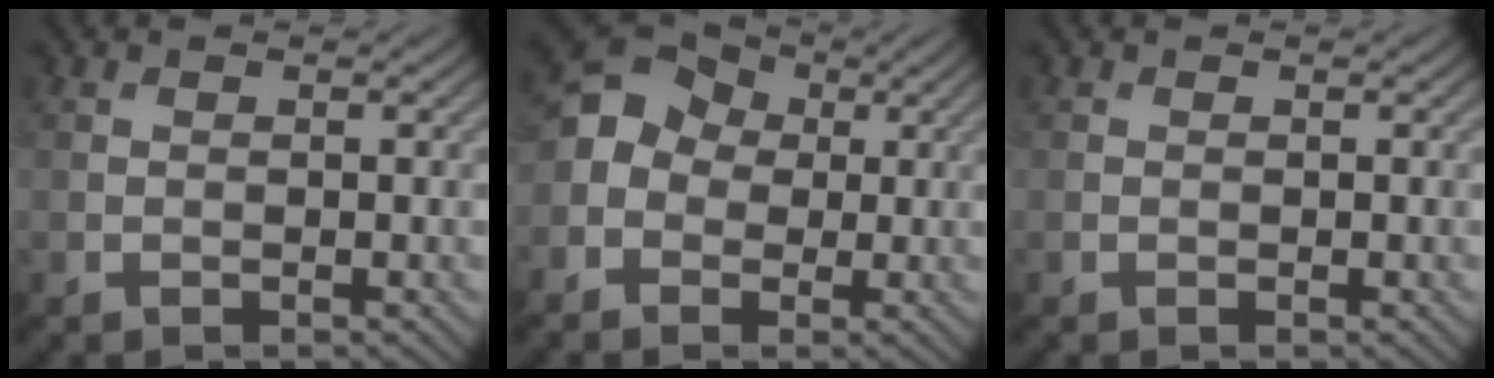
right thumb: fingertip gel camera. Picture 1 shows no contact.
{"total": 7.9, "force": [-0.3, 6.9, 3.8], "torque": [-0.094, 0.013, -0.036]}
{"total": 0.0}